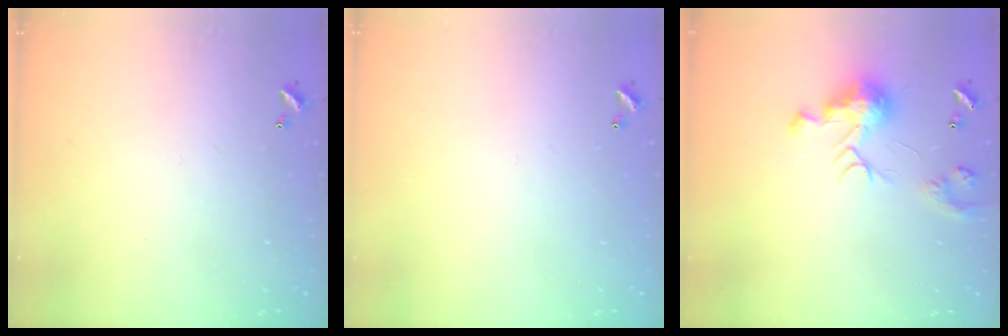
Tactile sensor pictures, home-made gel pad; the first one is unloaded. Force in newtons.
{"total": 0.0}
{"total": 9.7, "press": 9.7, "slide": 0.8}